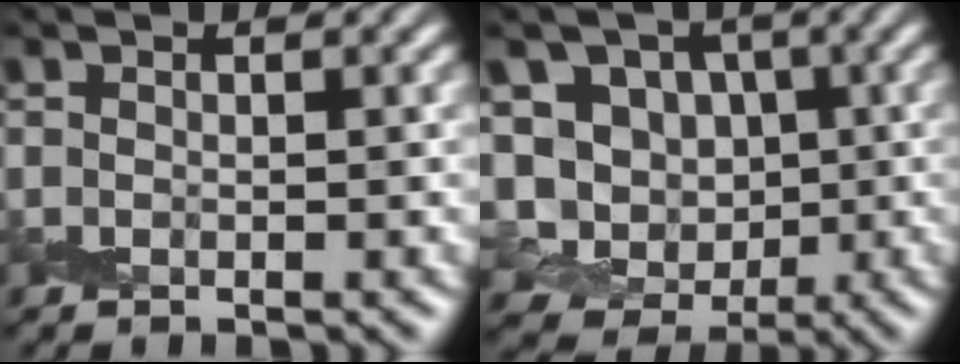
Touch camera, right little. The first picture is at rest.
{"total": 10.4, "force": [-0.4, 9.3, 4.6], "torque": [-0.081, 0.007, -0.027]}